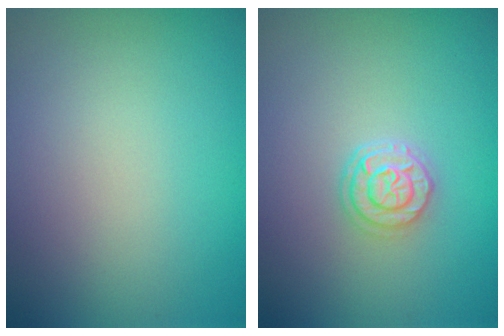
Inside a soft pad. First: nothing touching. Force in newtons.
{"total": 2.6, "press": 2.2, "slide": 1.5}